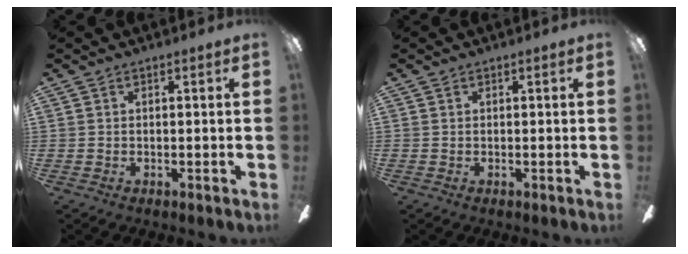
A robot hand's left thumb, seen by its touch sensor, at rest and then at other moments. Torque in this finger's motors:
{"motor_torque": [0.00, 0.00, -0.06, 0.06, 0.00]}